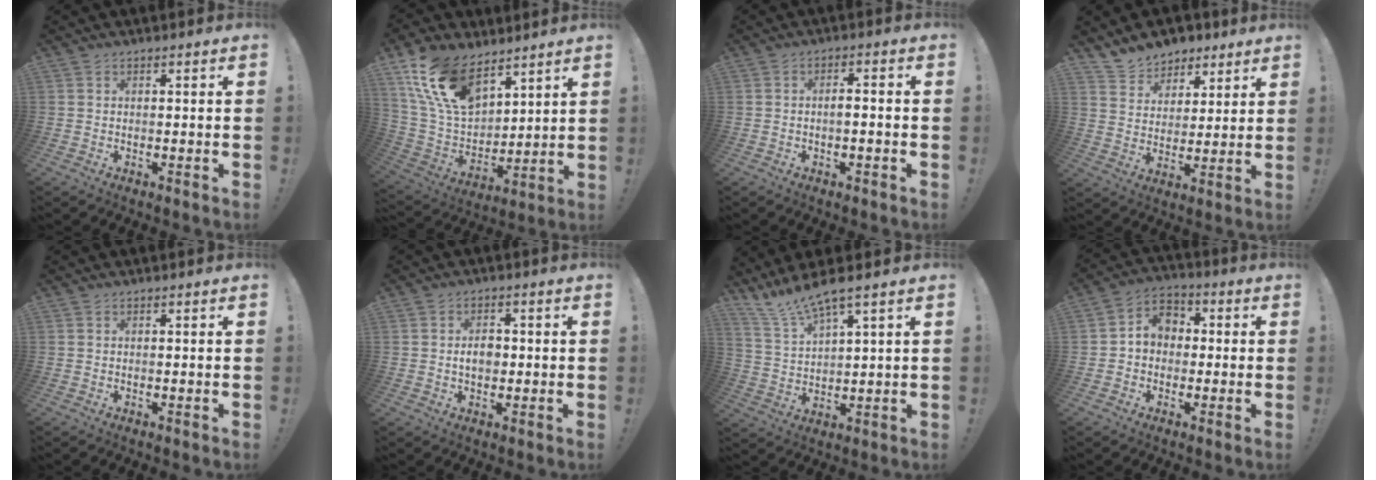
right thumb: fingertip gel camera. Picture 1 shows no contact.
{"total": 18.7, "force": [11.2, 10.6, 10.7], "torque": [-0.226, -0.060, 0.211]}
{"total": 2.8, "force": [-1.1, 0.4, 2.6], "torque": [-0.045, 0.003, -0.020]}
{"total": 9.0, "force": [7.2, 5.4, 0.6], "torque": [-0.021, -0.058, 0.144]}
{"total": 0.0}
{"total": 4.4, "force": [-0.3, 3.1, 3.1], "torque": [-0.046, 0.005, -0.007]}
{"total": 8.7, "force": [7.5, 0.1, 4.4], "torque": [-0.104, -0.044, 0.134]}
{"total": 7.2, "force": [-0.1, 6.4, 3.4], "torque": [-0.052, 0.020, 0.005]}